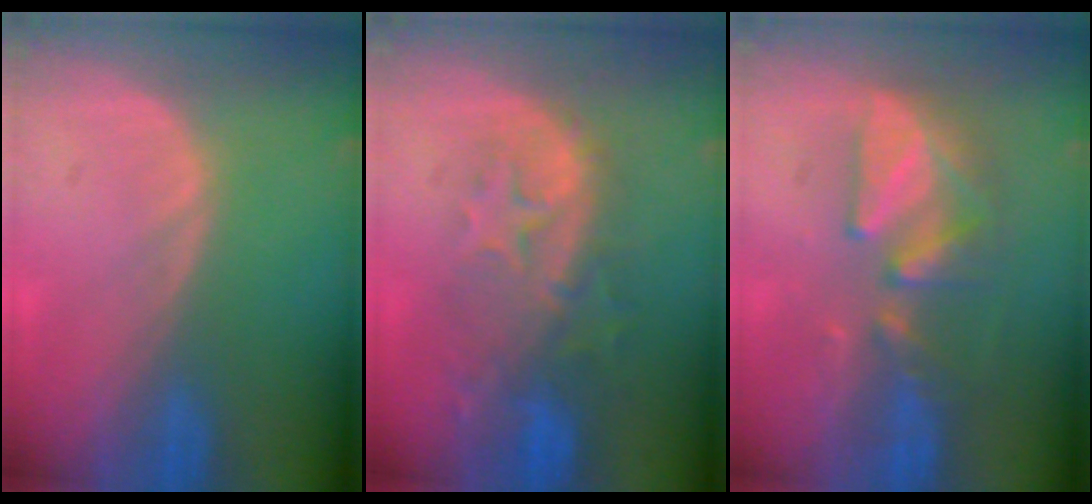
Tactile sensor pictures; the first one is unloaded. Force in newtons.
{"total": 10.3, "press": 8.9, "slide": 5.1}
{"total": 7.6, "press": 7.3, "slide": 1.8}